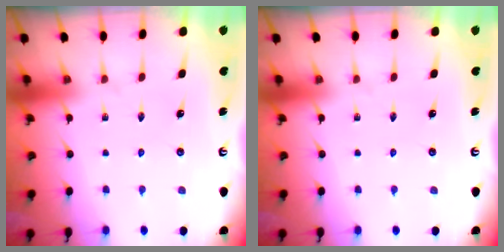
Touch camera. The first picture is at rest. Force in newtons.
{"total": 0.0}